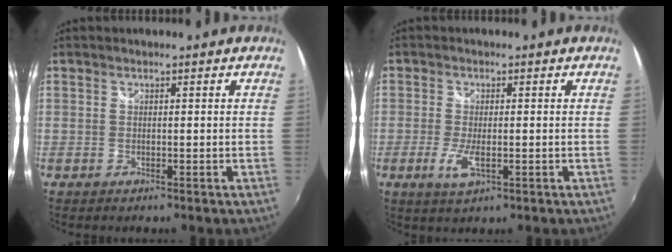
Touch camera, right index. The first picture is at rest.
{"total": 4.4, "force": [-1.5, 1.4, 3.9], "torque": [-0.085, -0.010, -0.027]}